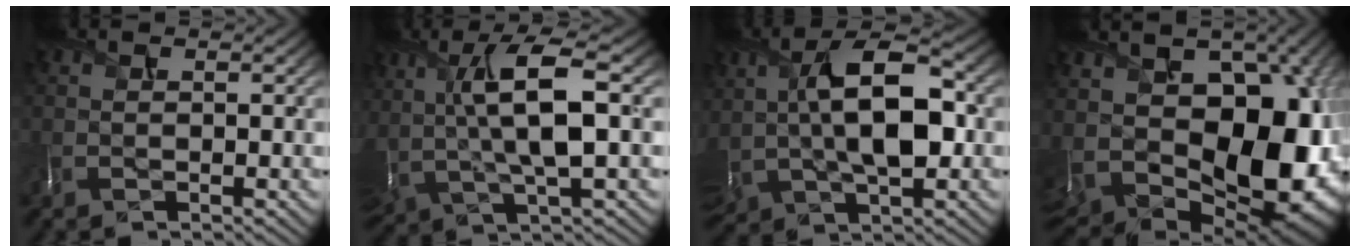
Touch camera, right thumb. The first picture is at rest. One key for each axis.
{"total": 9.5, "fx": 2.2, "fy": 3.3, "fz": 8.6, "tx": -0.181, "ty": 0.008, "tz": 0.043}
{"total": 11.4, "fx": 1.2, "fy": 6.1, "fz": 9.6, "tx": -0.190, "ty": 0.011, "tz": 0.022}
{"total": 18.4, "fx": 0.9, "fy": 12.7, "fz": 13.3, "tx": -0.212, "ty": -0.038, "tz": 0.058}